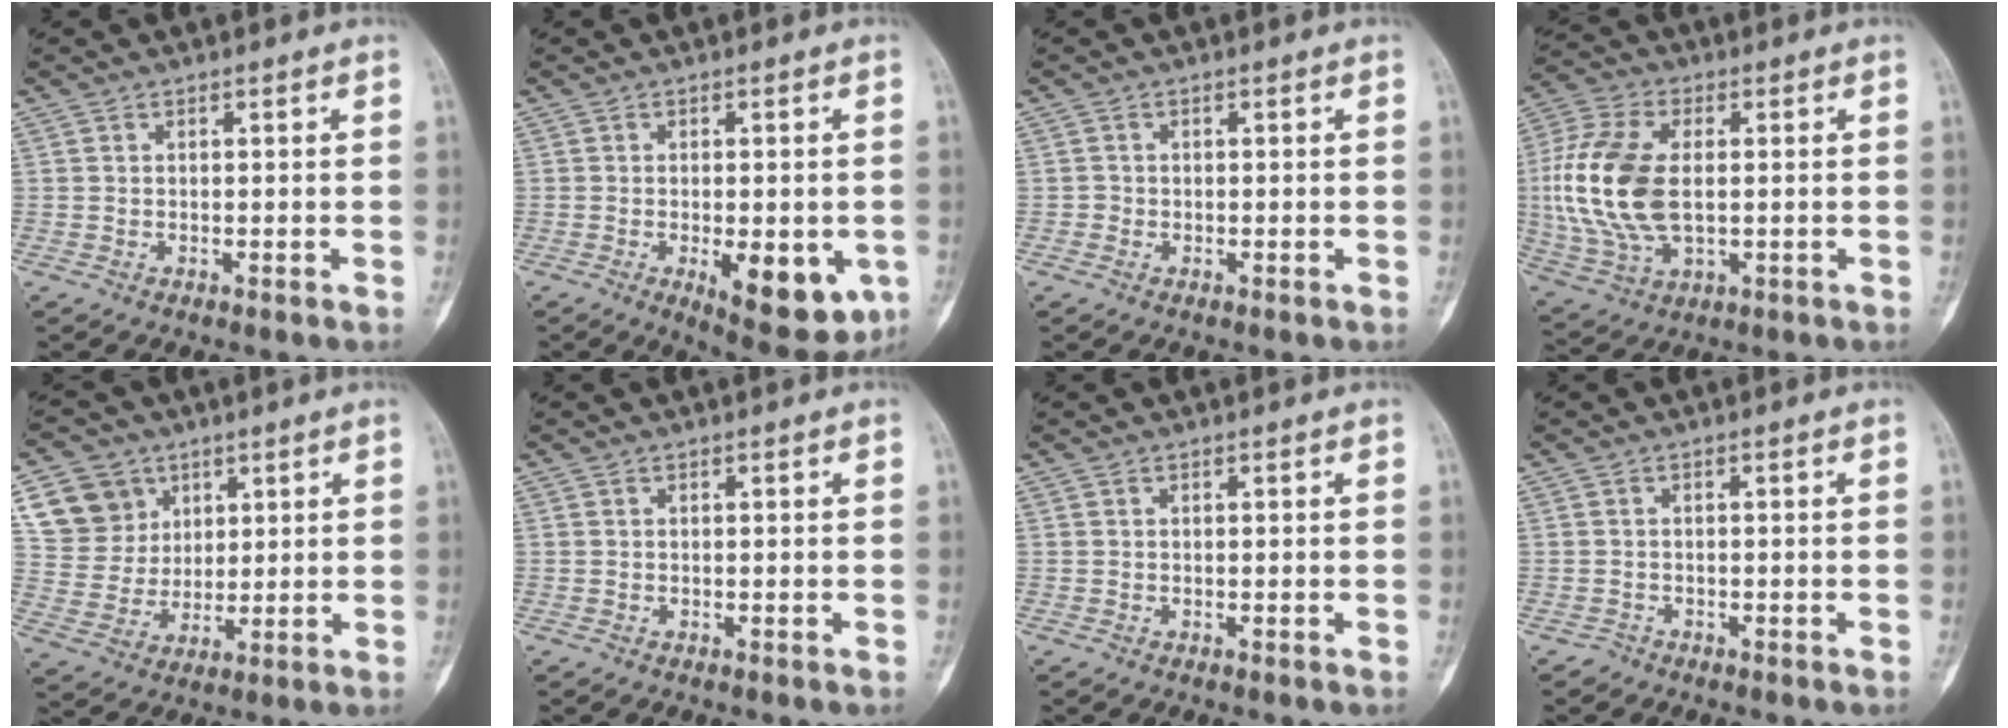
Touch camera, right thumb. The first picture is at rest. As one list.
[{"total": 12.2, "force": [-3.5, 4.9, 10.6], "torque": [-0.122, -0.016, -0.035]}, {"total": 0.8, "force": [-0.2, 0.7, 0.0], "torque": [0.002, 0.004, -0.006]}, {"total": 17.5, "force": [0.5, 10.0, 14.4], "torque": [-0.322, 0.000, 0.016]}, {"total": 10.9, "force": [5.0, 9.3, 3.0], "torque": [-0.023, -0.018, 0.102]}, {"total": 0.0}, {"total": 0.0}, {"total": 1.0, "force": [-0.8, 0.6, -0.3], "torque": [0.003, 0.003, -0.020]}]